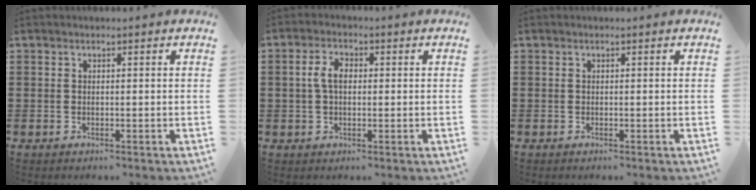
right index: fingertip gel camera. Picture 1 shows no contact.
{"total": 3.6, "force": [0.0, 2.1, 3.0], "torque": [-0.074, 0.003, -0.007]}
{"total": 0.0}